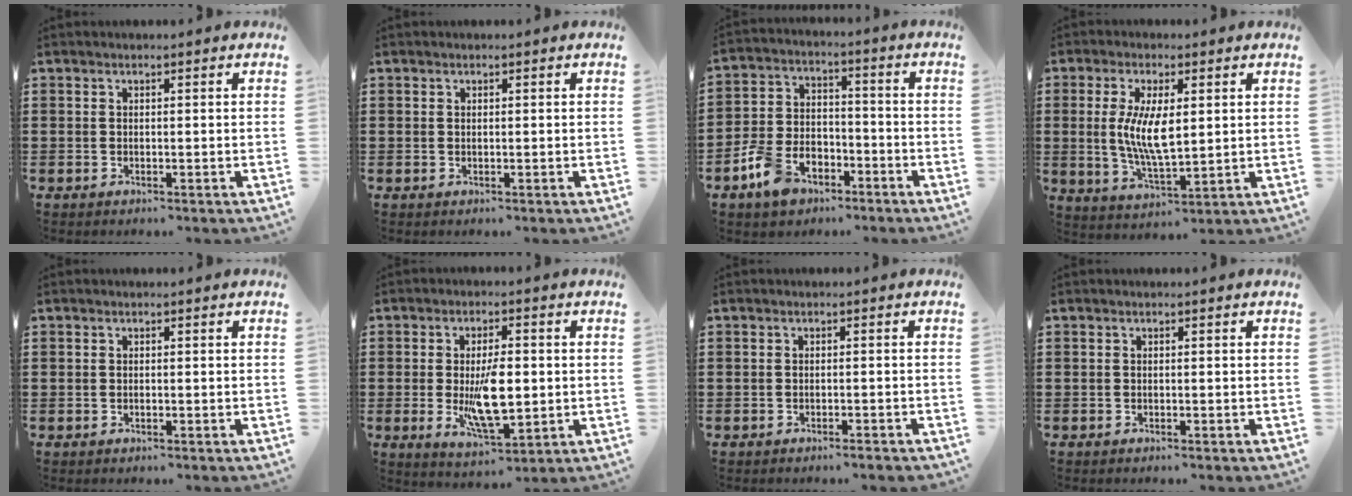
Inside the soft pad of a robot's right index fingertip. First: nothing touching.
{"total": 0.0}
{"total": 7.7, "force": [-5.3, 4.4, 3.5], "torque": [-0.098, 0.014, -0.106]}
{"total": 7.9, "force": [0.8, 2.9, 7.3], "torque": [-0.147, 0.004, 0.013]}
{"total": 0.0}
{"total": 8.6, "force": [-0.5, 3.4, 7.9], "torque": [-0.157, -0.008, -0.014]}
{"total": 1.1, "force": [-1.0, -0.1, 0.5], "torque": [-0.010, -0.003, -0.018]}
{"total": 0.0}